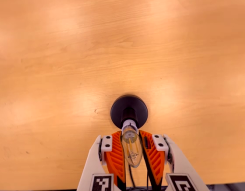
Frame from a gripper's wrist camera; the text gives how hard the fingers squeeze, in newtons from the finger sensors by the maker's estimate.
{"total": 19.8, "left": 19.2, "right": 20.3}